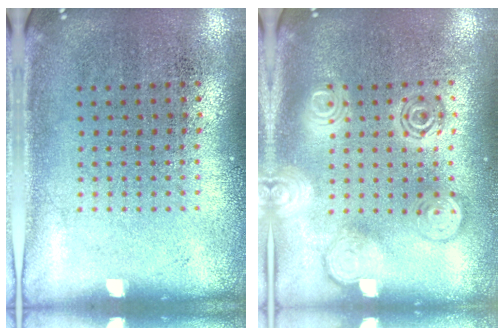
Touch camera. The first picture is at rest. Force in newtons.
{"total": 3.0, "press": 3.0, "slide": 0.4}